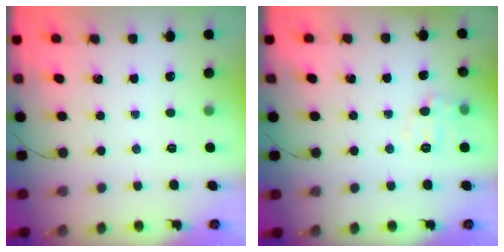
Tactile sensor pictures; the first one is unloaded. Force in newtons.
{"total": 6.4, "press": 6.3, "slide": 1.0}